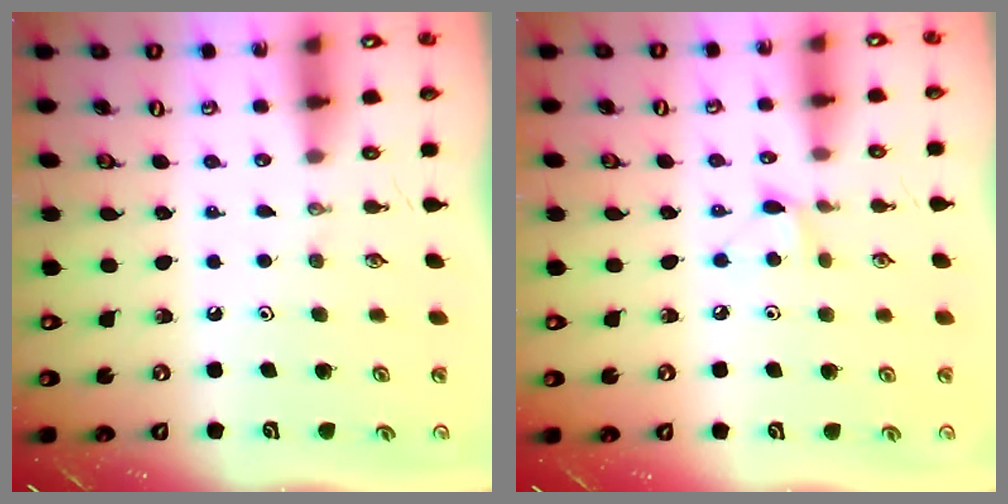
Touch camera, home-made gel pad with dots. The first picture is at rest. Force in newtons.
{"total": 5.2, "press": 5.1, "slide": 0.6}